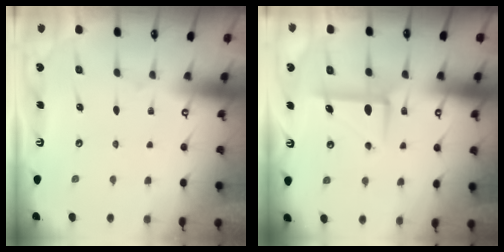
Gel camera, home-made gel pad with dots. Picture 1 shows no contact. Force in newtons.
{"total": 7.7, "press": 7.6, "slide": 1.2}